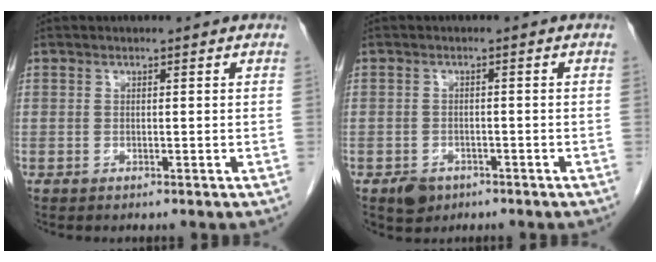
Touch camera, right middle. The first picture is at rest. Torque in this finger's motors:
{"motor_torque": [-0.13, -0.13, 0.02, 0.00]}